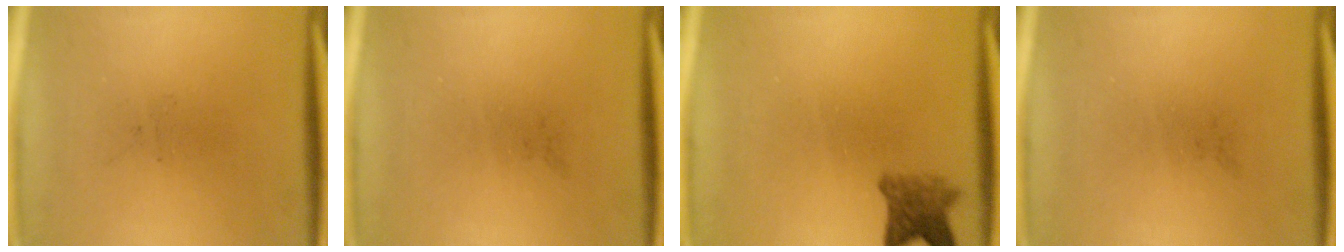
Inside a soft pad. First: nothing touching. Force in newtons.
{"total": 0.0}
{"total": 3.7}
{"total": 0.0}